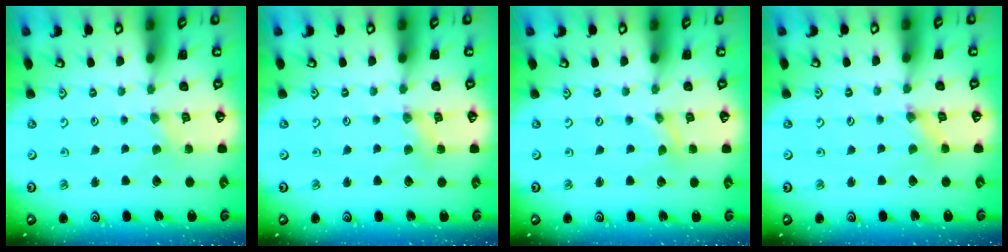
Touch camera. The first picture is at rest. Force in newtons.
{"total": 3.6, "press": 3.6, "slide": 0.5}
{"total": 0.0}
{"total": 0.7, "press": 0.6, "slide": 0.3}